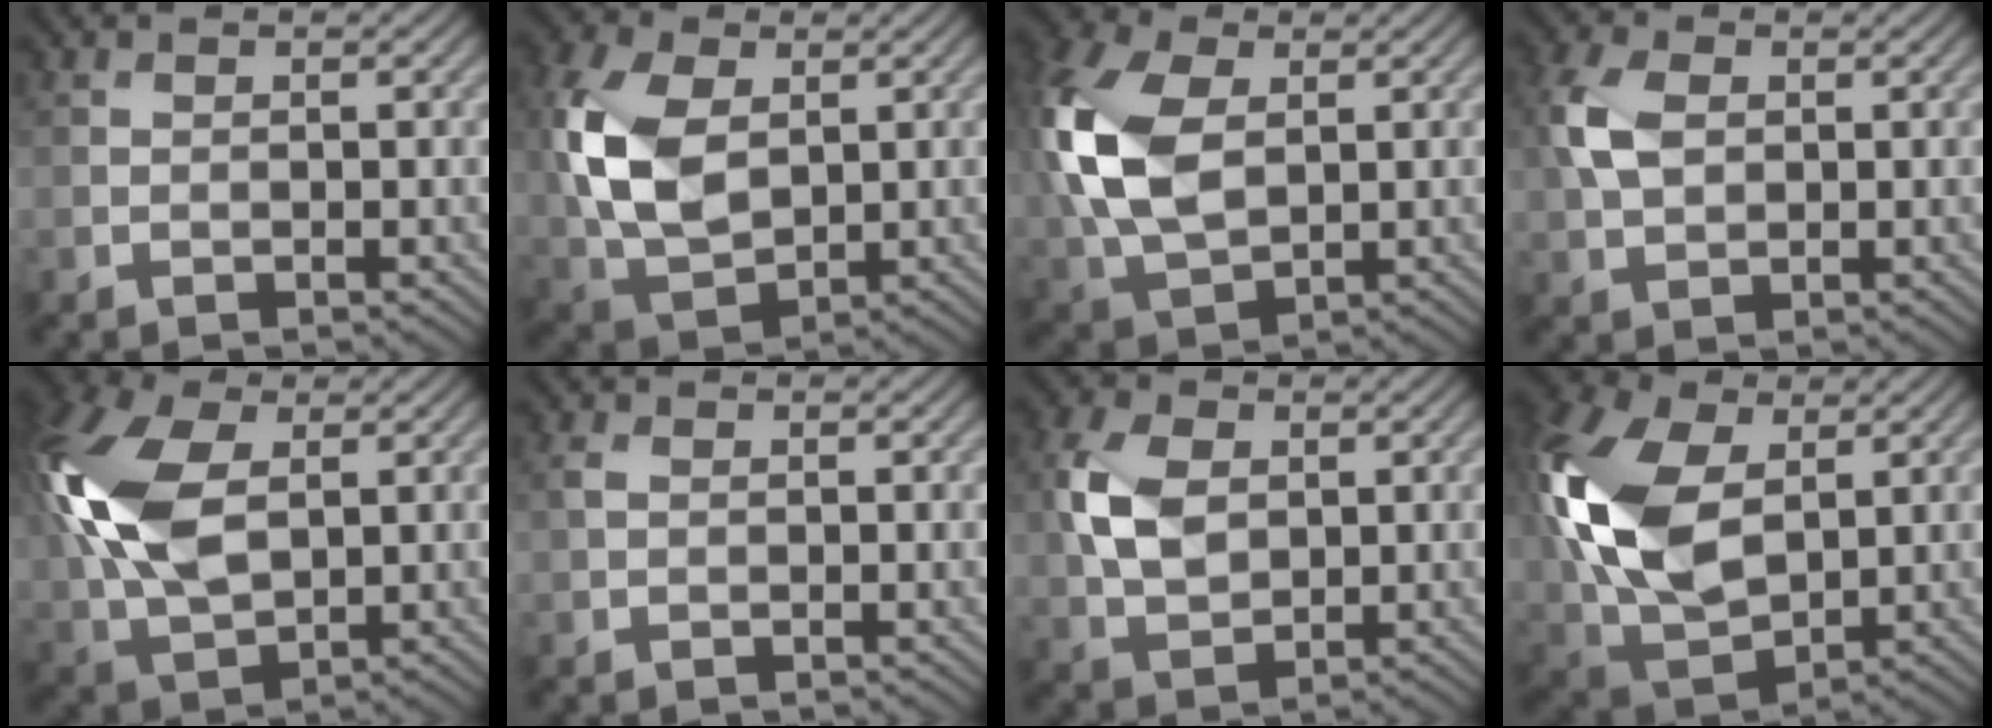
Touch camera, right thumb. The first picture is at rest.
{"total": 10.8, "force": [1.6, 6.8, 8.2], "torque": [-0.223, 0.006, 0.032]}
{"total": 12.8, "force": [1.8, 8.1, 9.8], "torque": [-0.273, 0.014, 0.033]}
{"total": 5.1, "force": [0.9, 3.3, 3.7], "torque": [-0.098, 0.009, 0.014]}
{"total": 13.7, "force": [2.1, 8.2, 10.8], "torque": [-0.292, 0.017, 0.035]}
{"total": 0.8, "force": [0.1, 0.5, 0.6], "torque": [-0.020, 0.003, 0.000]}
{"total": 6.8, "force": [1.2, 4.5, 5.0], "torque": [-0.122, 0.007, 0.023]}
{"total": 15.9, "force": [2.7, 10.0, 12.0], "torque": [-0.315, 0.013, 0.053]}